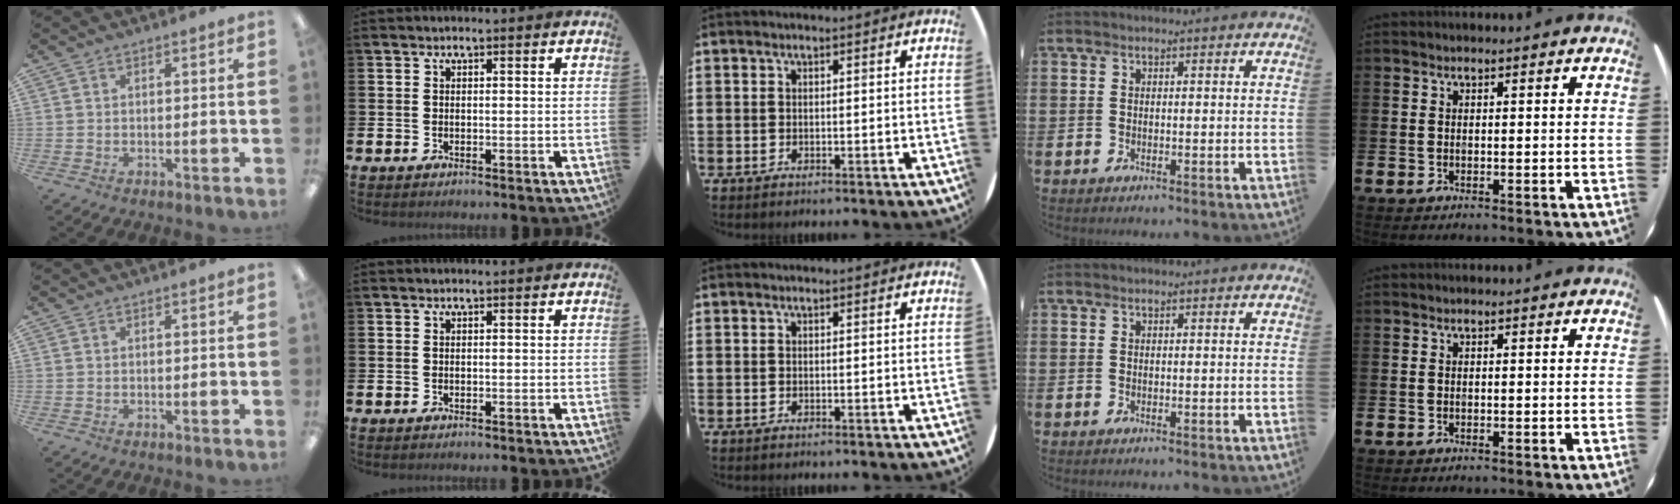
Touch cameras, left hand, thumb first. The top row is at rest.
{}